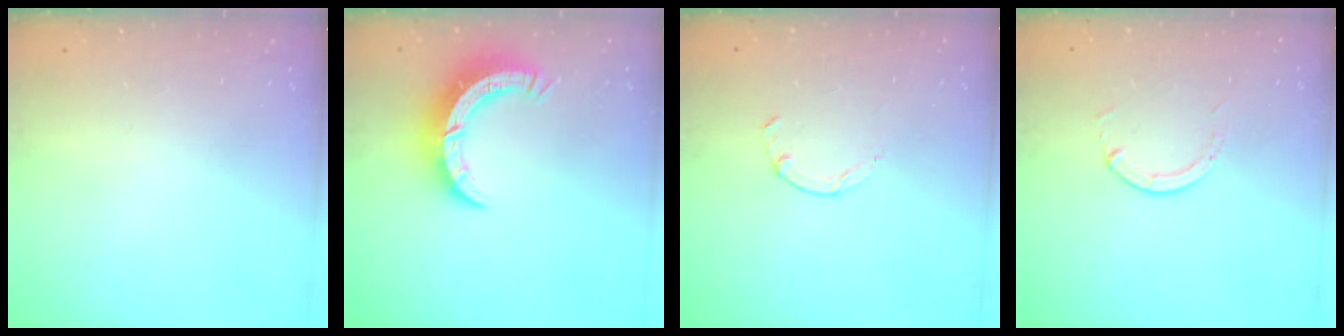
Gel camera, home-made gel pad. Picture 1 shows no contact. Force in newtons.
{"total": 7.8, "press": 7.8, "slide": 0.8}
{"total": 1.3, "press": 1.2, "slide": 0.4}
{"total": 1.3, "press": 1.3, "slide": 0.2}